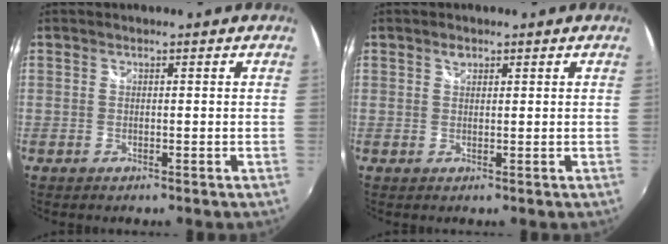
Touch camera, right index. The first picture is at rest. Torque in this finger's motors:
{"motor_torque": [0.00, 0.00, 0.00, 0.01]}